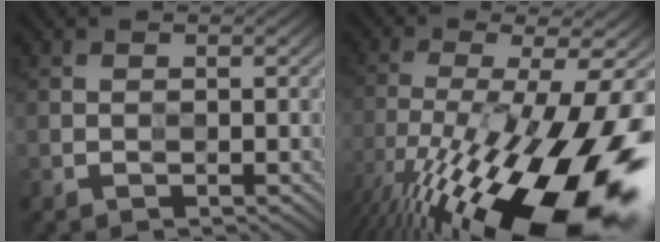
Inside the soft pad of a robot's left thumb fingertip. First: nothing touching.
{"total": 20.4, "force": [-10.4, 5.3, 16.7], "torque": [-0.282, -0.019, -0.174]}